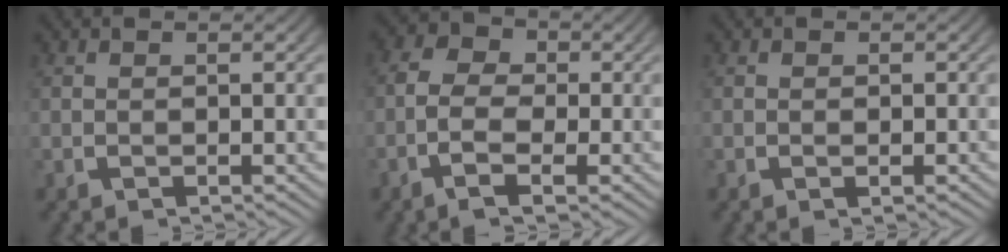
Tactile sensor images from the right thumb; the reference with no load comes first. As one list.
[{"total": 5.7, "force": [-0.7, 3.9, 4.2], "torque": [-0.072, -0.008, -0.025]}, {"total": 0.8, "force": [-0.2, 0.6, 0.5], "torque": [-0.008, -0.001, -0.005]}]